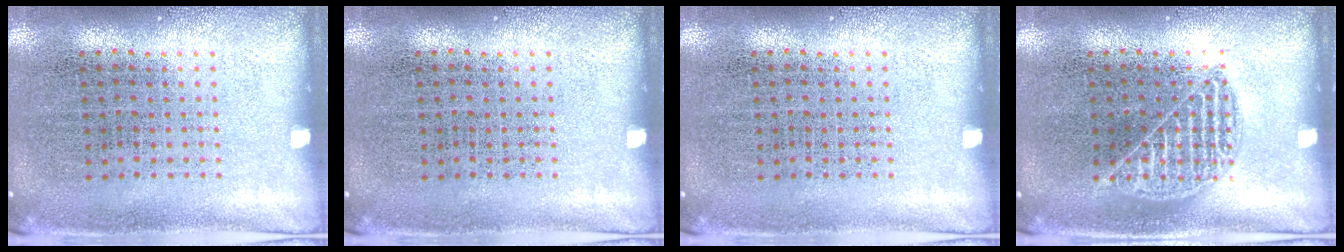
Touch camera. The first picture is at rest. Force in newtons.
{"total": 0.0}
{"total": 0.0}
{"total": 1.6, "press": 1.6, "slide": 0.2}